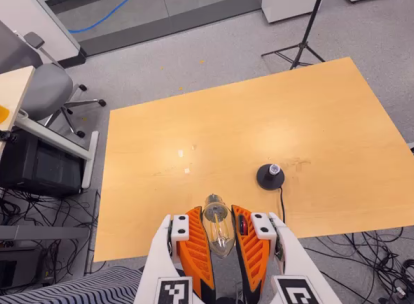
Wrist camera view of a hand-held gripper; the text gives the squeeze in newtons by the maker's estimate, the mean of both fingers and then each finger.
{"total": 22.7, "left": 26.5, "right": 18.9}